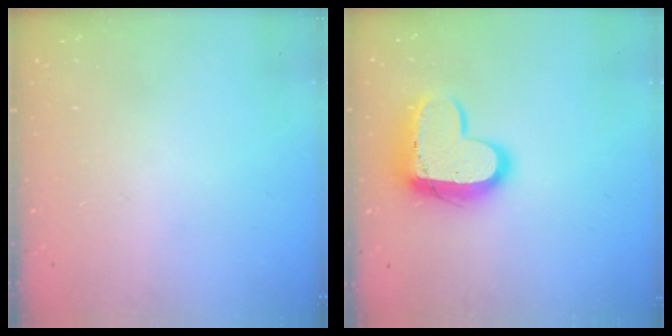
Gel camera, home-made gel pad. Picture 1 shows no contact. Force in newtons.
{"total": 14.4, "press": 14.4, "slide": 1.1}